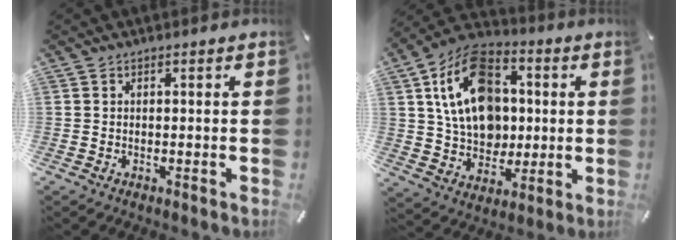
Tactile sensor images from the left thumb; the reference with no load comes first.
{"total": 17.6, "force": [2.8, 13.7, 10.8], "torque": [-0.206, -0.003, 0.054]}